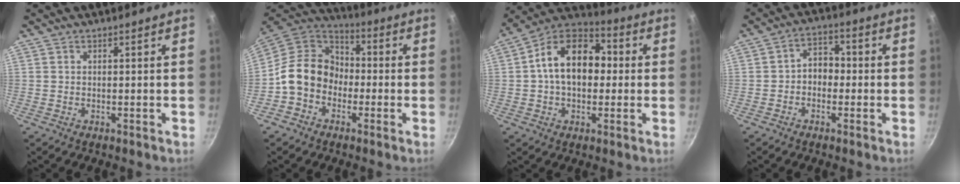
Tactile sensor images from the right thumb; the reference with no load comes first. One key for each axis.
{"total": 13.3, "fx": -2.7, "fy": 11.0, "fz": 7.1, "tx": -0.080, "ty": 0.044, "tz": -0.070}
{"total": 16.3, "fx": 1.2, "fy": 11.0, "fz": 11.9, "tx": -0.154, "ty": 0.035, "tz": -0.004}
{"total": 5.4, "fx": -0.9, "fy": 4.1, "fz": 3.4, "tx": -0.016, "ty": 0.023, "tz": -0.025}